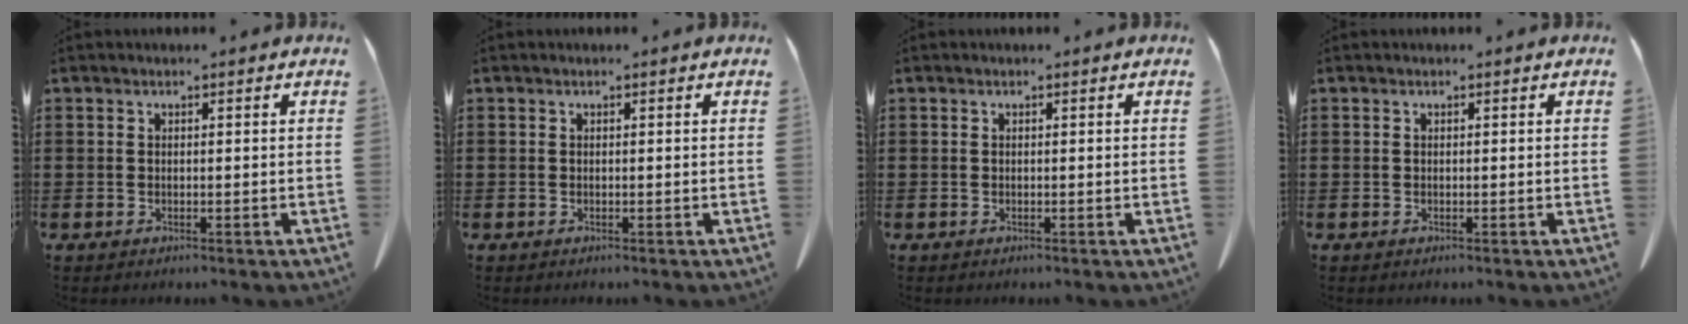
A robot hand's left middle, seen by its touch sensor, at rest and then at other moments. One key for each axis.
{"total": 0.0}
{"total": 0.0}
{"total": 0.0}